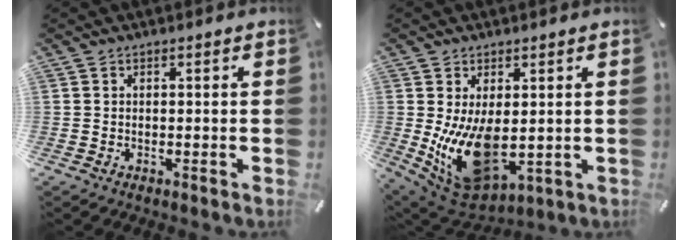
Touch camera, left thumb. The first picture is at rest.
{"total": 14.3, "force": [-0.2, 8.9, 11.2], "torque": [-0.212, -0.019, 0.010]}